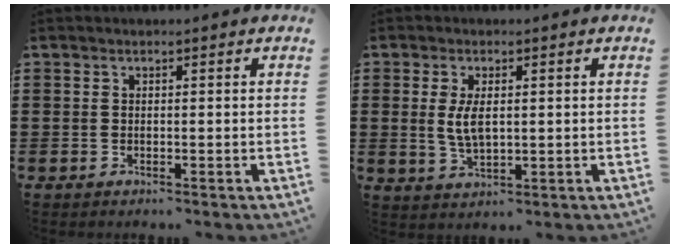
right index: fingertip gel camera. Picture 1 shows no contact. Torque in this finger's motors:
{"motor_torque": [0.97, 1.17, 0.40, 0.11]}